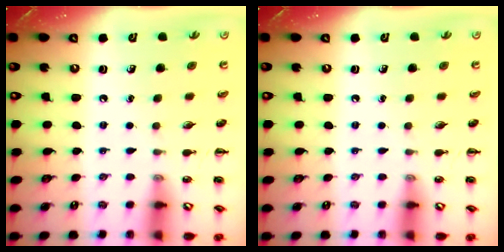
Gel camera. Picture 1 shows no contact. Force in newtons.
{"total": 0.0}